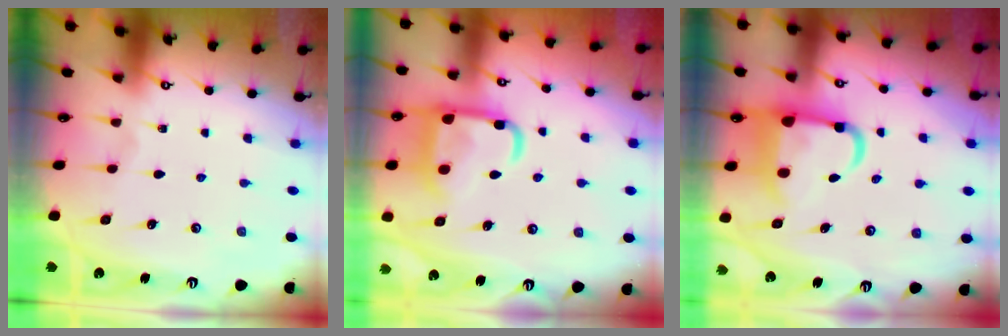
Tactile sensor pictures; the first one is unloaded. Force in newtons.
{"total": 15.5, "press": 15.4, "slide": 1.7}
{"total": 11.0, "press": 10.8, "slide": 2.0}